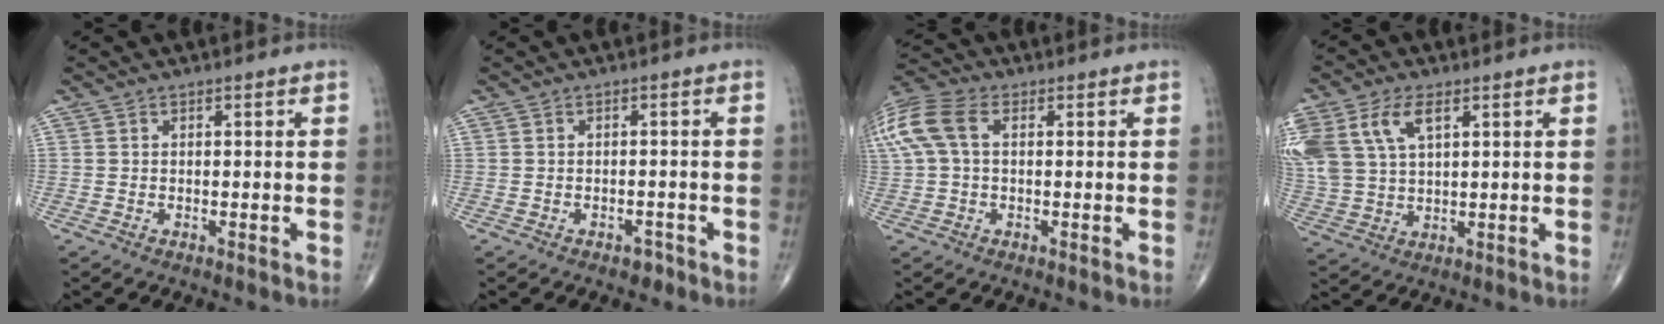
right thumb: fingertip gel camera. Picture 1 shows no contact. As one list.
[{"total": 1.5, "force": [-1.1, 0.9, 0.5], "torque": [0.001, 0.005, -0.016]}, {"total": 11.5, "force": [2.4, 7.1, 8.8], "torque": [-0.224, 0.031, 0.044]}, {"total": 13.9, "force": [5.7, 7.9, 9.9], "torque": [-0.235, 0.002, 0.117]}]